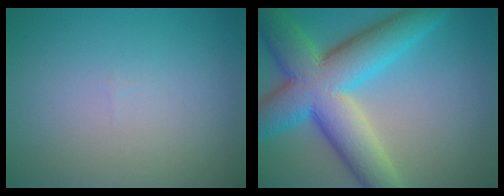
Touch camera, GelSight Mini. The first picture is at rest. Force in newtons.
{"total": 11.5, "press": 11.5, "slide": 0.4}